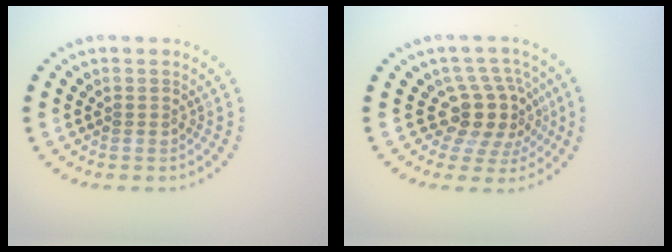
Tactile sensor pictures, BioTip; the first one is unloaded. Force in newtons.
{"total": 4.3, "press": 3.3, "slide": 2.7}